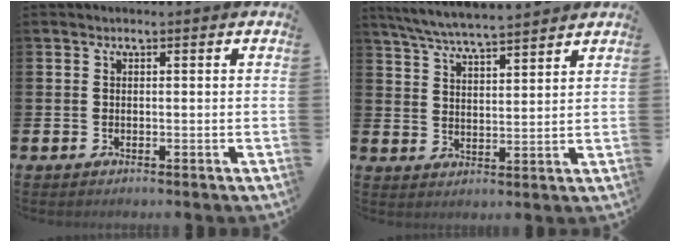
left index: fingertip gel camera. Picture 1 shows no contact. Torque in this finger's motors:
{"motor_torque": [-0.26, -0.65, 0.65, 0.21]}